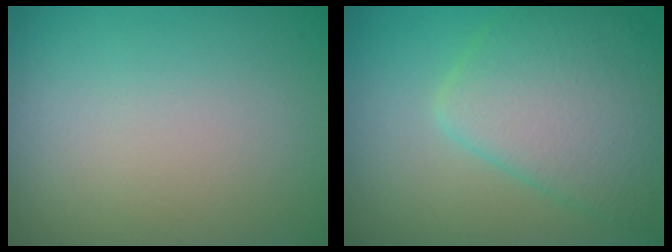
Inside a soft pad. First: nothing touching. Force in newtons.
{"total": 6.3, "press": 6.3, "slide": 0.1}